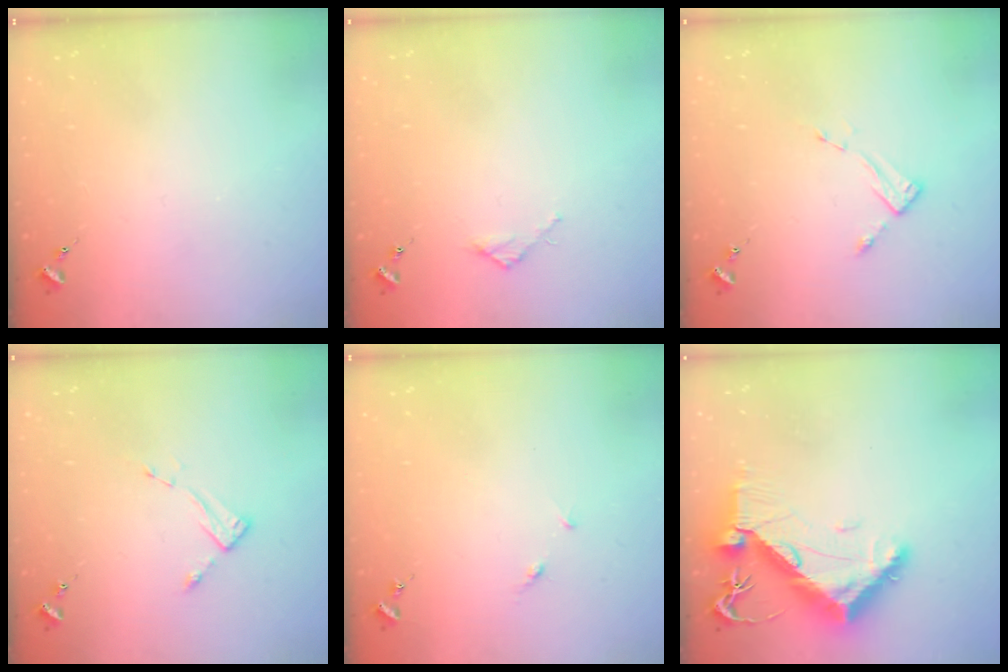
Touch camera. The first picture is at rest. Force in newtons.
{"total": 2.7, "press": 2.7, "slide": 0.3}
{"total": 2.6, "press": 2.6, "slide": 0.4}
{"total": 2.6, "press": 2.6, "slide": 0.4}
{"total": 3.4, "press": 3.4, "slide": 0.4}
{"total": 12.1, "press": 12.0, "slide": 1.7}